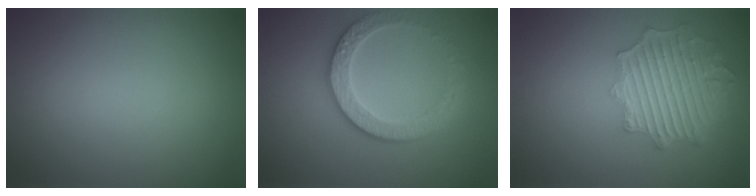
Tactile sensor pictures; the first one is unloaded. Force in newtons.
{"total": 3.9, "press": 3.4, "slide": 1.7}
{"total": 6.8, "press": 5.3, "slide": 4.2}